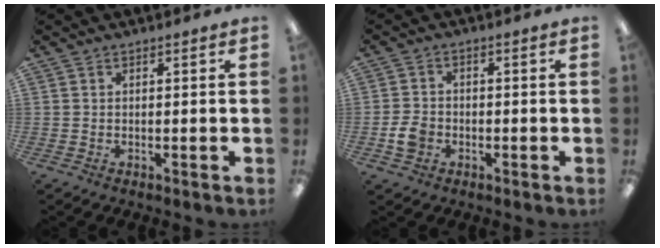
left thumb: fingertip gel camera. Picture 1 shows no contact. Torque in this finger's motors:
{"motor_torque": [-0.16, 0.20, 0.10, 0.26, 0.00]}